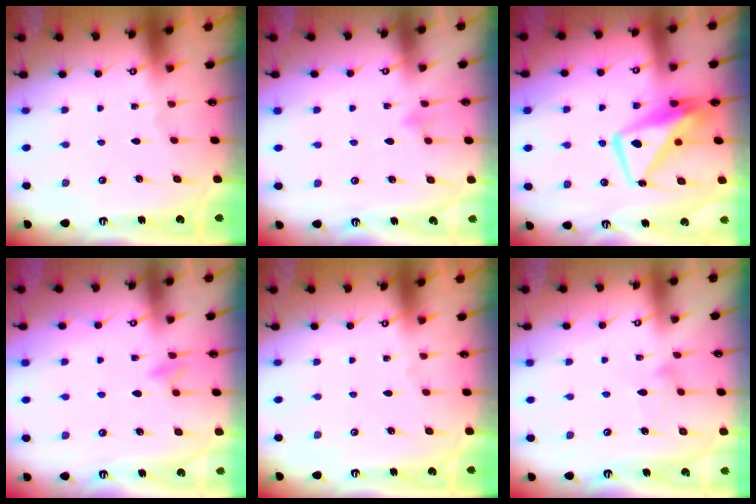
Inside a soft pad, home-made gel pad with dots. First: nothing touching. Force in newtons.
{"total": 3.7, "press": 3.7, "slide": 0.4}
{"total": 10.5, "press": 10.4, "slide": 1.3}
{"total": 7.3, "press": 7.2, "slide": 0.7}
{"total": 0.0}
{"total": 4.3, "press": 4.3, "slide": 0.1}